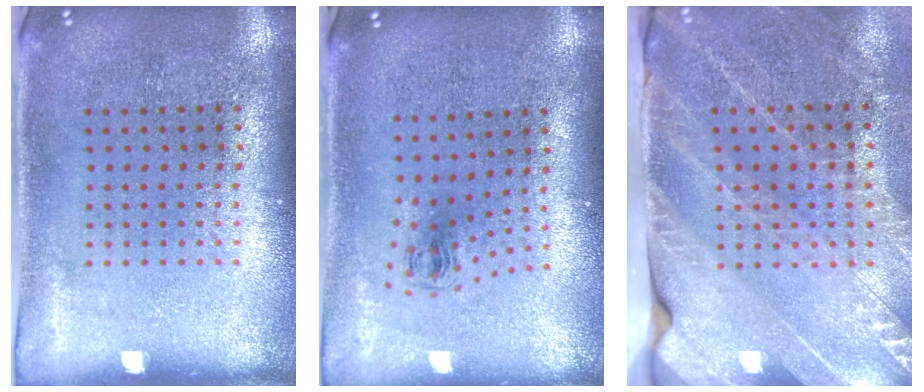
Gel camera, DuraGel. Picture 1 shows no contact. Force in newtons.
{"total": 0.8, "press": 0.4, "slide": 0.7}
{"total": 3.4, "press": 2.9, "slide": 1.7}